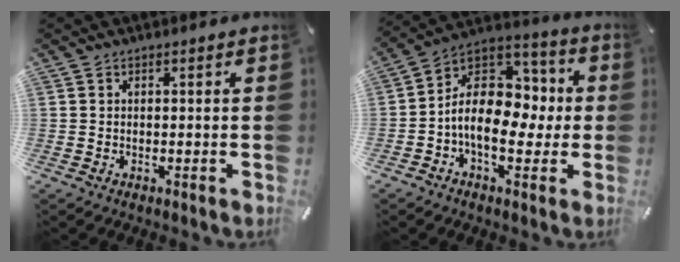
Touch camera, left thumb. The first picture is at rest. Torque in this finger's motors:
{"motor_torque": [0.23, 1.12, 1.59, 0.43, 0.22]}